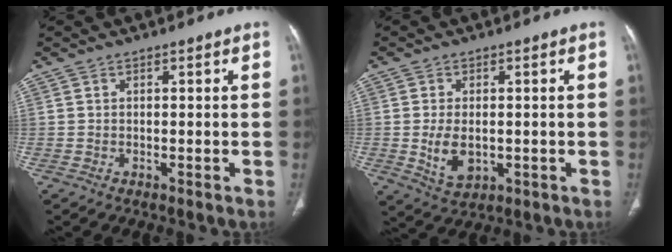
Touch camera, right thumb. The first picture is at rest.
{"total": 6.3, "force": [-0.7, 3.9, 4.8], "torque": [-0.084, -0.010, -0.002]}